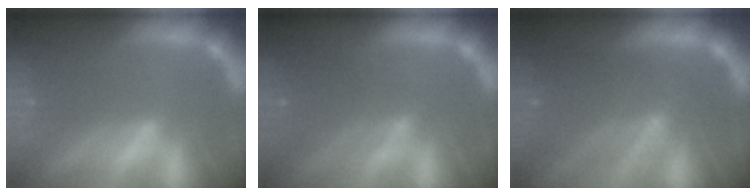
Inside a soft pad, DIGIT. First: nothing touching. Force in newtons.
{"total": 4.1}
{"total": 7.5}